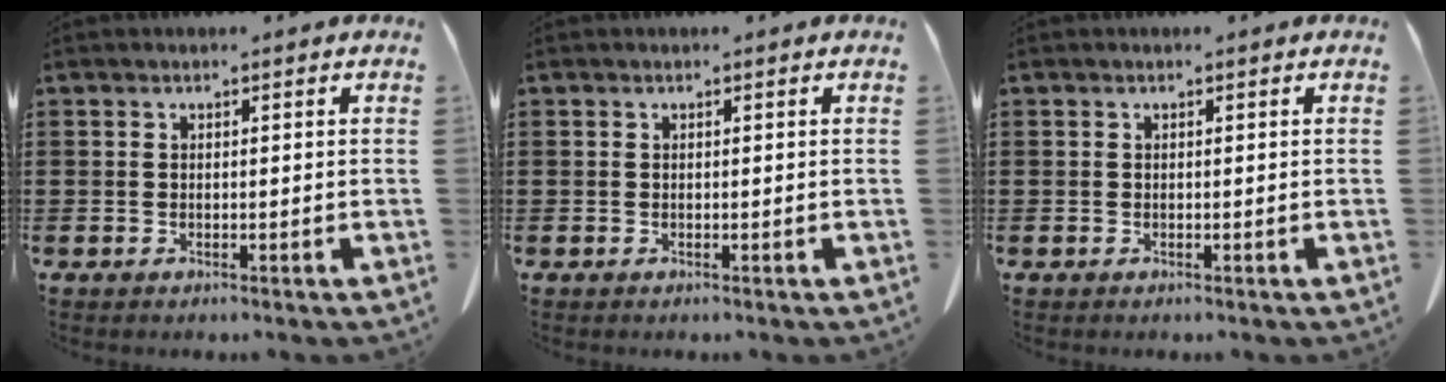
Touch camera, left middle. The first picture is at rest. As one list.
[{"total": 0.0}, {"total": 0.0}]